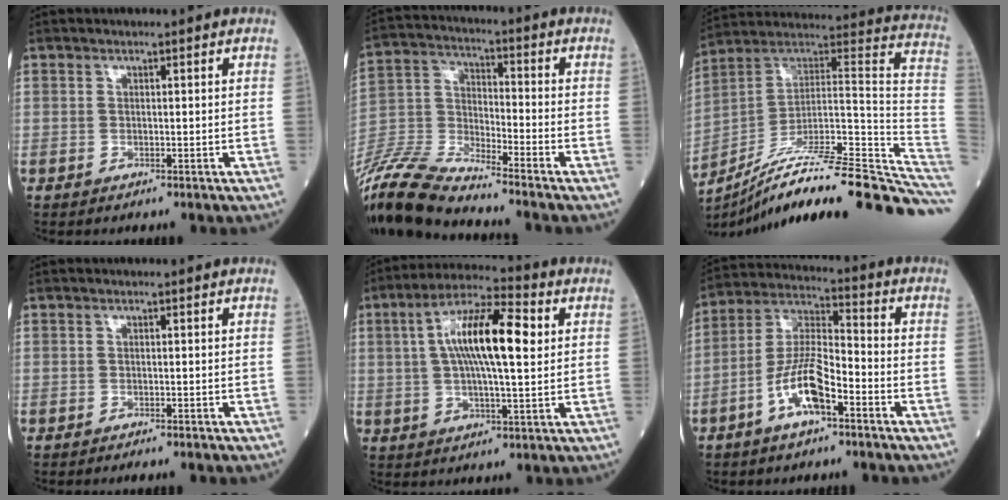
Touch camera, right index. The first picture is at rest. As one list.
[{"total": 12.6, "force": [-12.0, -0.3, 3.9], "torque": [-0.089, 0.001, -0.241]}, {"total": 30.4, "force": [-23.3, 1.1, 19.5], "torque": [-0.168, 0.018, -0.350]}, {"total": 2.1, "force": [-1.8, 0.1, 0.9], "torque": [-0.014, -0.003, -0.023]}, {"total": 13.2, "force": [2.7, 2.7, 12.6], "torque": [-0.231, 0.026, 0.041]}, {"total": 10.0, "force": [-4.7, 2.8, 8.4], "torque": [-0.175, 0.011, -0.091]}]